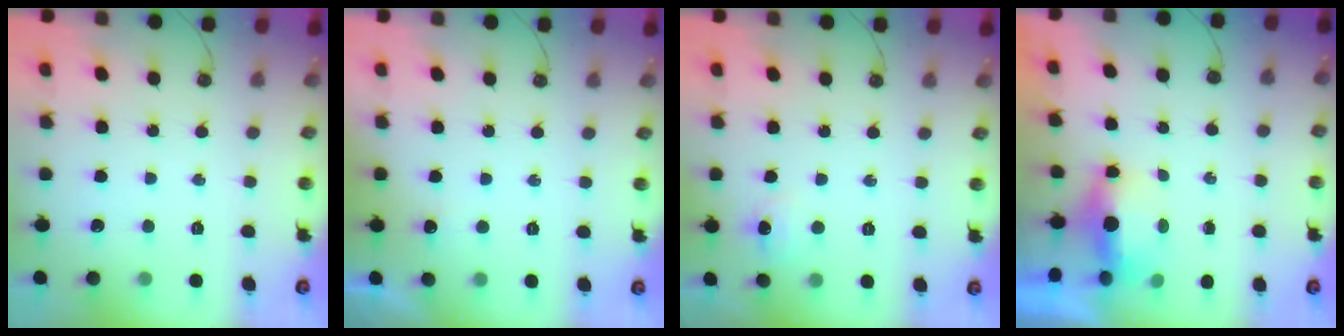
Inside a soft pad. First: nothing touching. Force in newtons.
{"total": 2.9, "press": 2.8, "slide": 0.6}
{"total": 5.7, "press": 5.6, "slide": 0.8}
{"total": 4.9, "press": 4.8, "slide": 1.0}